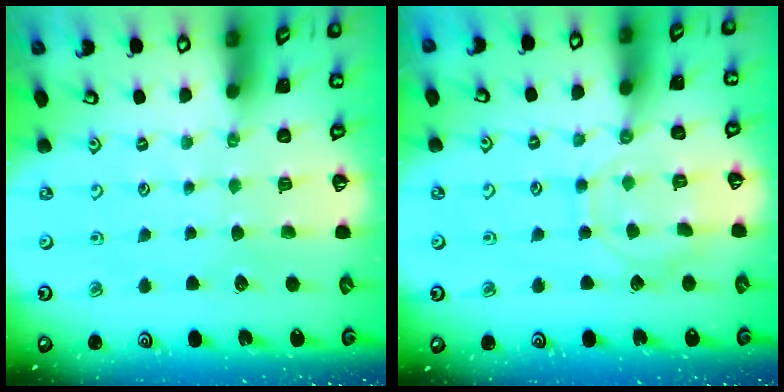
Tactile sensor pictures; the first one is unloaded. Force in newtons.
{"total": 9.2, "press": 9.2, "slide": 0.8}